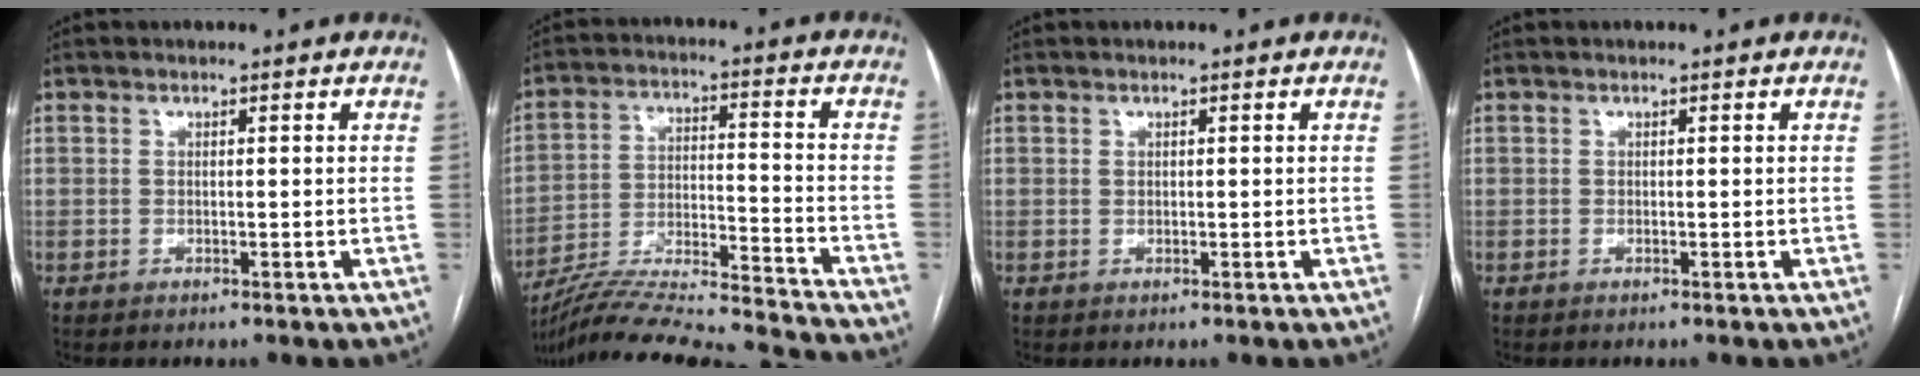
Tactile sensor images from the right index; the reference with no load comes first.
{"total": 23.1, "force": [-21.8, 0.0, 7.8], "torque": [-0.138, -0.015, -0.335]}
{"total": 0.0}
{"total": 0.0}